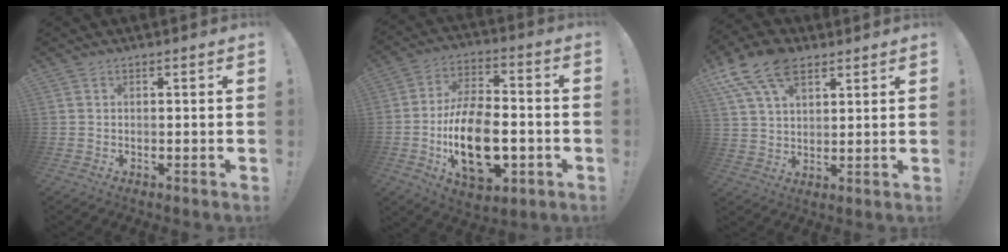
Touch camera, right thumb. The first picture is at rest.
{"total": 21.5, "force": [-5.6, 12.2, 16.7], "torque": [-0.294, 0.027, -0.084]}
{"total": 13.7, "force": [7.8, 8.0, 8.1], "torque": [-0.148, -0.028, 0.144]}